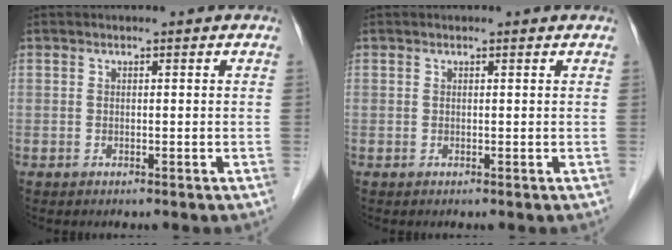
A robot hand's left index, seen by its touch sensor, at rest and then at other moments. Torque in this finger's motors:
{"motor_torque": [0.12, -0.01, 0.00, -0.01]}